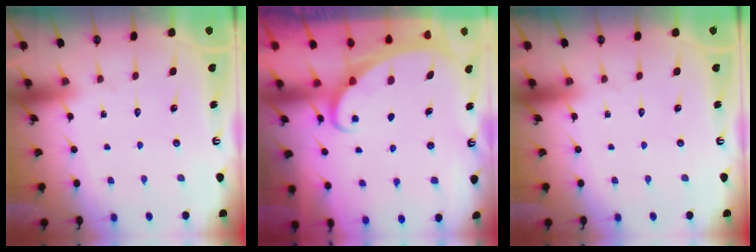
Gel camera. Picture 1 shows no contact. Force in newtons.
{"total": 2.3, "press": 2.3, "slide": 0.3}
{"total": 0.0}